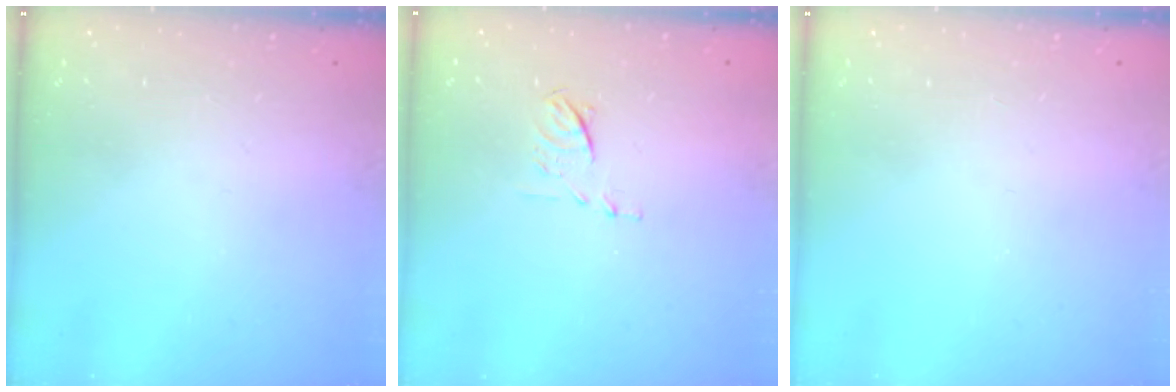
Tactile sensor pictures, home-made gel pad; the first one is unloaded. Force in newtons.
{"total": 4.8, "press": 4.7, "slide": 0.9}
{"total": 0.0}